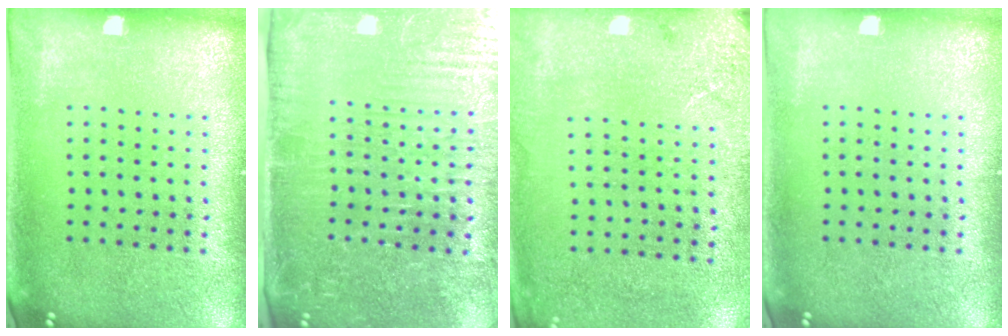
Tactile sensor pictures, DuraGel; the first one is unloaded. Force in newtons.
{"total": 5.0, "press": 4.5, "slide": 2.2}
{"total": 2.7, "press": 2.2, "slide": 1.5}
{"total": 0.0}